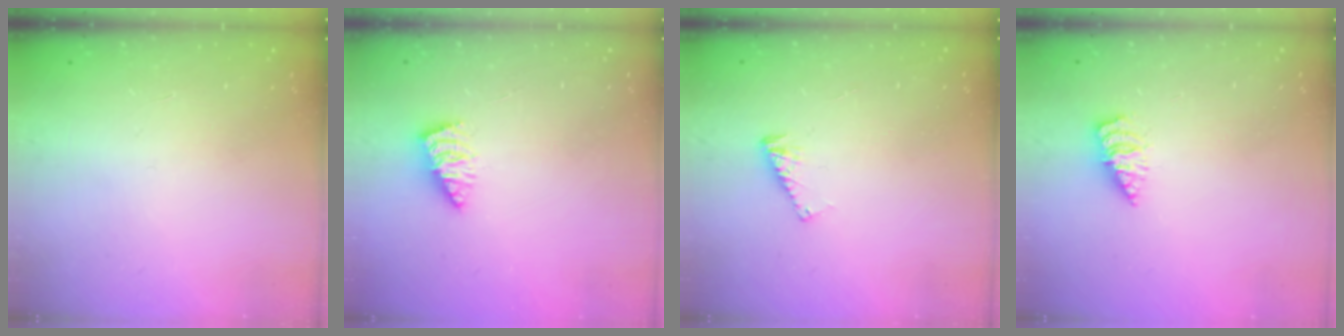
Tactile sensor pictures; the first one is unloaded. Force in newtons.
{"total": 2.8, "press": 2.7, "slide": 0.3}
{"total": 4.2, "press": 4.1, "slide": 0.7}
{"total": 4.8, "press": 4.8, "slide": 0.6}